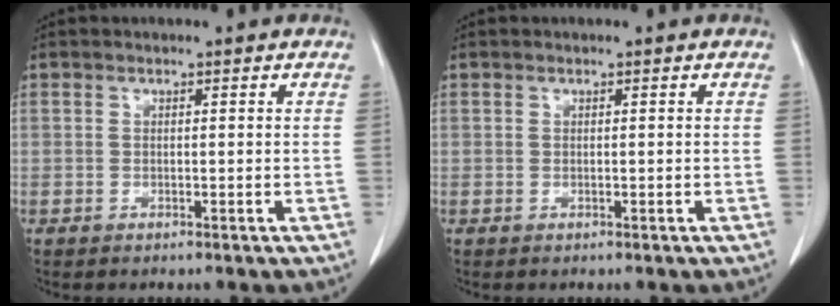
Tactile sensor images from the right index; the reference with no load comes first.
{"total": 0.0}